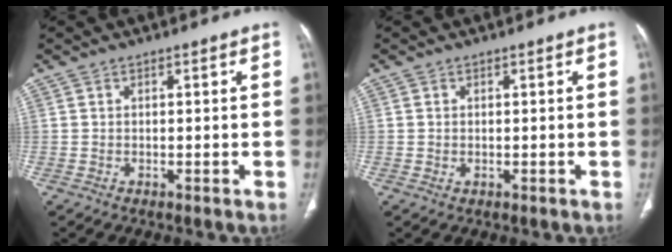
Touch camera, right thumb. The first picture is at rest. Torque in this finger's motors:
{"motor_torque": [-0.62, -0.24, -0.28, -0.08, -0.07]}